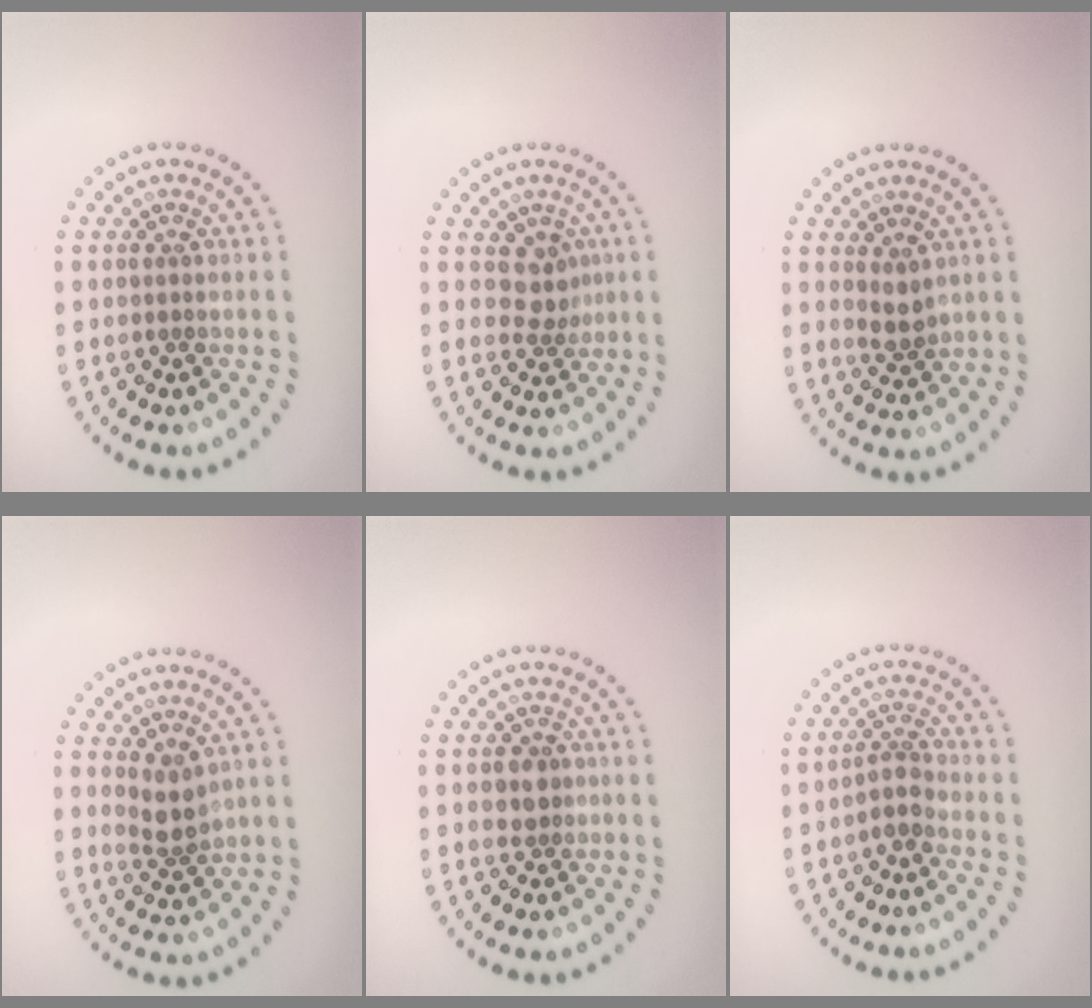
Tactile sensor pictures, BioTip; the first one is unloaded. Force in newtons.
{"total": 2.3, "press": 1.8, "slide": 1.4}
{"total": 1.6, "press": 1.4, "slide": 0.7}
{"total": 2.2, "press": 1.8, "slide": 1.3}
{"total": 1.9, "press": 1.7, "slide": 0.8}
{"total": 1.8, "press": 1.5, "slide": 1.0}